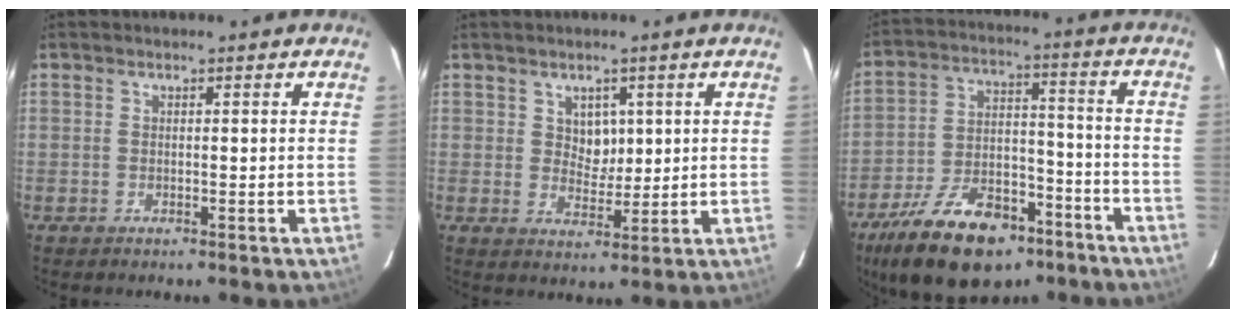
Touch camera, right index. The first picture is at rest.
{"total": 4.1, "force": [1.5, 3.4, 1.8], "torque": [-0.023, 0.004, 0.031]}
{"total": 20.6, "force": [-13.6, 10.3, 11.6], "torque": [-0.231, 0.001, -0.211]}